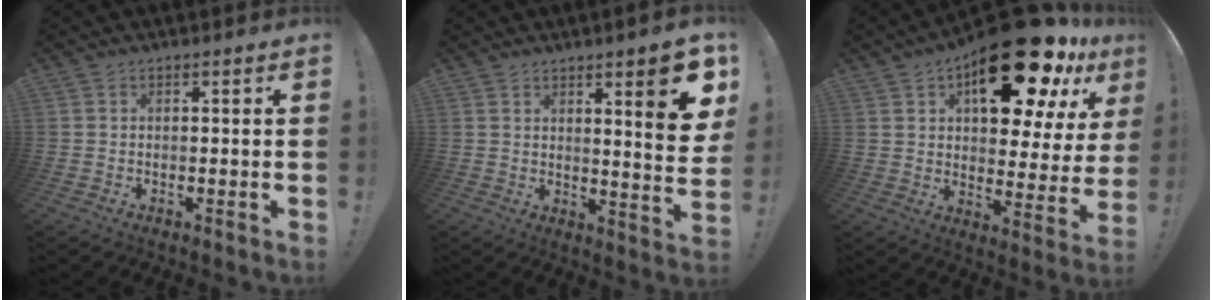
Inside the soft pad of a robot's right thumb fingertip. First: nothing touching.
{"total": 10.2, "force": [4.9, 1.1, 8.8], "torque": [-0.098, -0.045, 0.070]}
{"total": 26.6, "force": [13.9, 11.7, 19.4], "torque": [-0.266, -0.087, 0.234]}